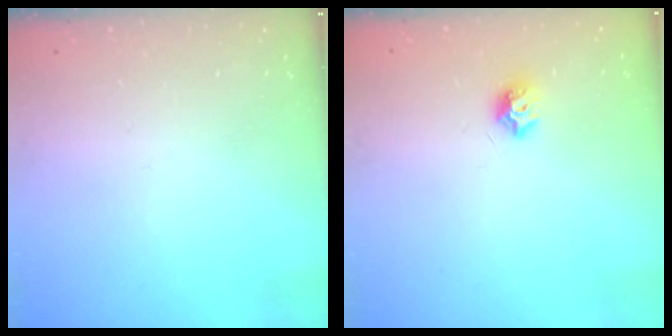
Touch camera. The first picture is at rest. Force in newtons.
{"total": 7.4, "press": 7.4, "slide": 0.9}